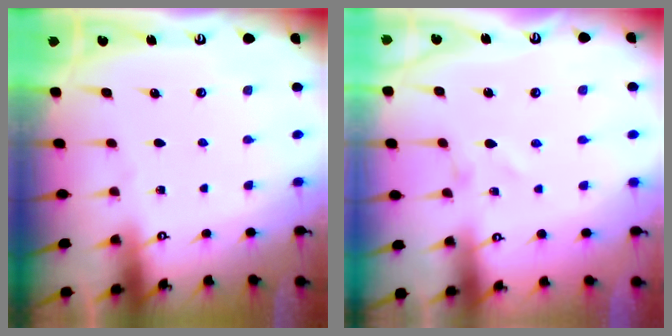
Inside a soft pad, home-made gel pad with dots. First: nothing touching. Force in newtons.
{"total": 0.9, "press": 0.9, "slide": 0.1}